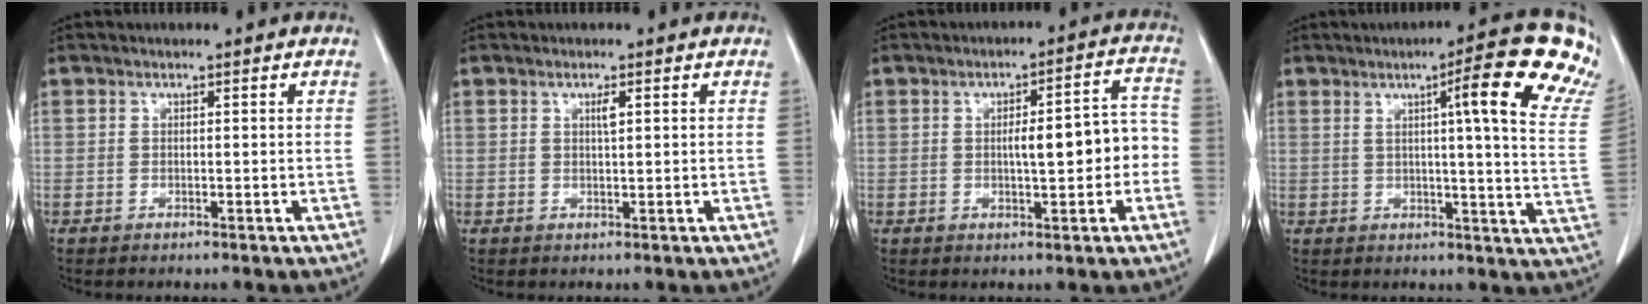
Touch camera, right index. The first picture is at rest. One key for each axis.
{"total": 1.3, "fx": 0.5, "fy": 0.1, "fz": 1.2, "tx": -0.025, "ty": -0.001, "tz": 0.008}
{"total": 7.6, "fx": -0.9, "fy": 2.0, "fz": 7.3, "tx": -0.097, "ty": 0.027, "tz": -0.010}
{"total": 15.8, "fx": 8.5, "fy": -0.4, "fz": 13.4, "tx": -0.170, "ty": -0.014, "tz": 0.078}